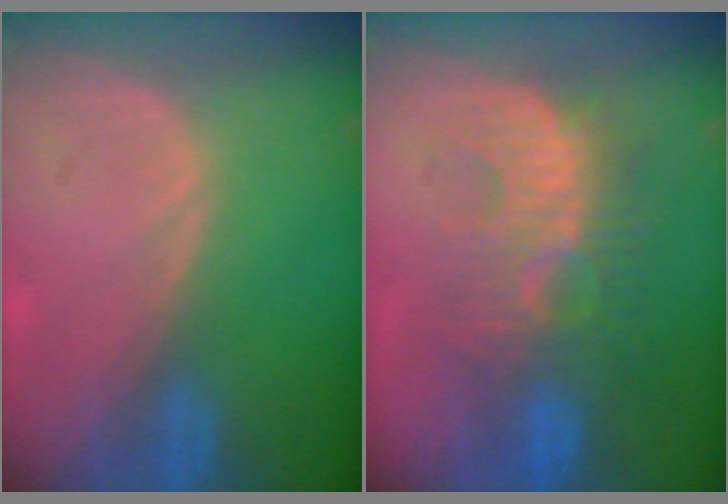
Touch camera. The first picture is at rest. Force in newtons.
{"total": 9.0, "press": 8.9, "slide": 1.7}